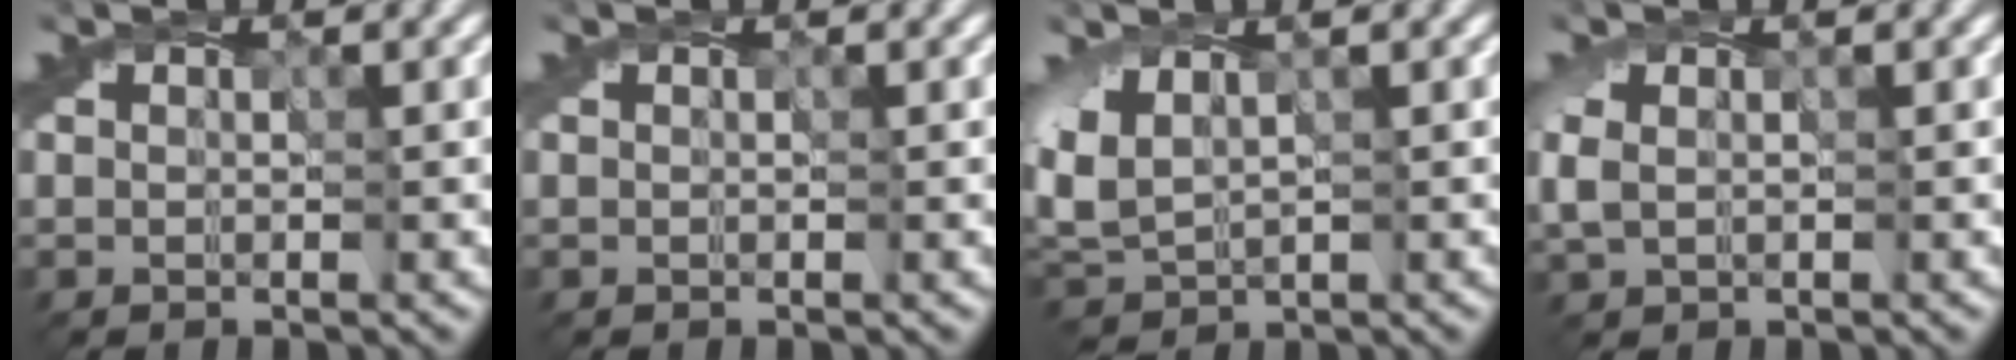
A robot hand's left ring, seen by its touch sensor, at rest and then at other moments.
{"total": 0.0}
{"total": 3.9, "force": [1.4, 2.2, 2.9], "torque": [-0.081, 0.003, 0.031]}
{"total": 1.6, "force": [0.2, 1.1, 1.2], "torque": [-0.035, 0.004, -0.001]}